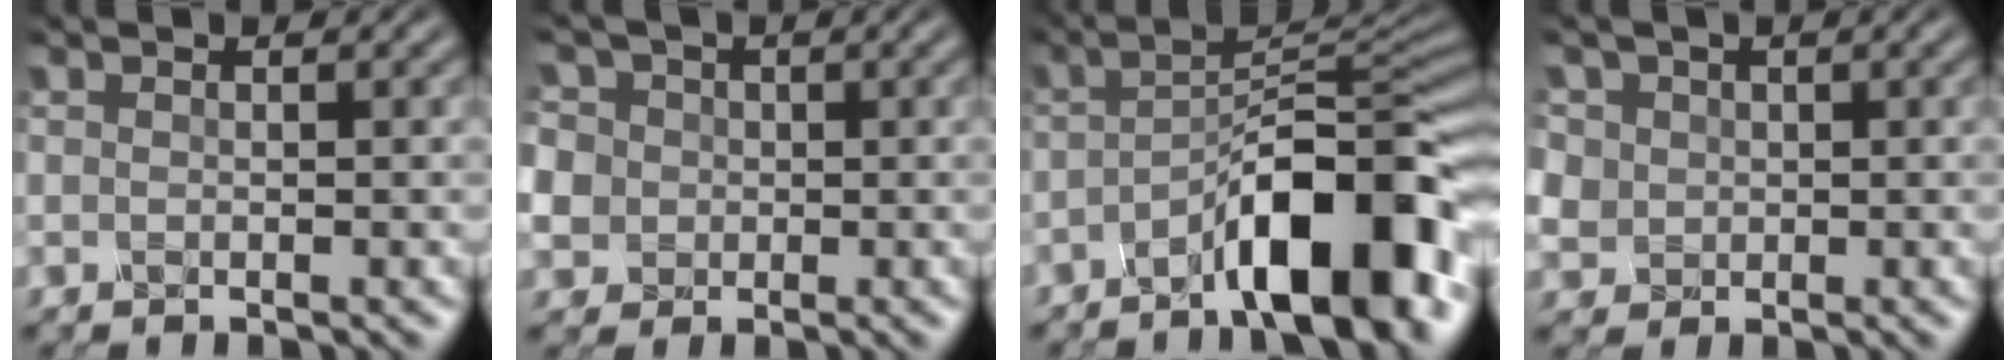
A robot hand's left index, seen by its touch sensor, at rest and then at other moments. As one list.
[{"total": 6.5, "force": [0.4, 6.1, 2.2], "torque": [-0.066, 0.033, -0.015]}, {"total": 9.7, "force": [-5.0, 2.6, 7.9], "torque": [-0.109, 0.015, -0.080]}, {"total": 3.7, "force": [1.4, 3.3, 0.8], "torque": [-0.047, 0.013, 0.033]}]